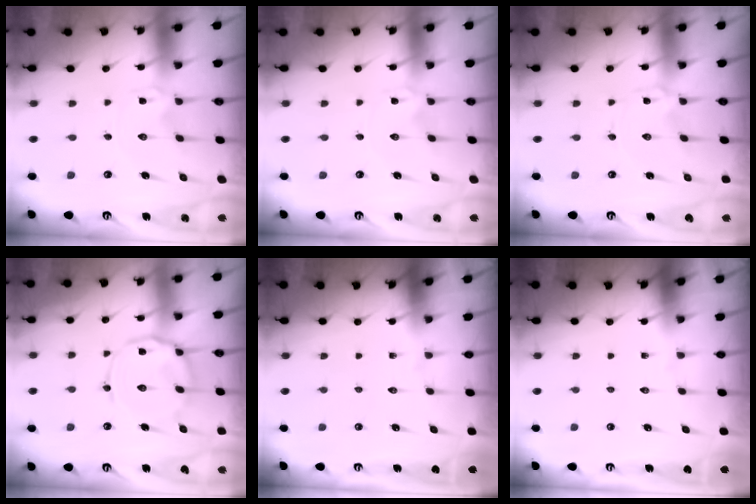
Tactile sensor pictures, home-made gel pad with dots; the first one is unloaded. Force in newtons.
{"total": 0.0}
{"total": 0.0}
{"total": 8.8, "press": 8.8, "slide": 0.7}
{"total": 0.0}
{"total": 0.0}